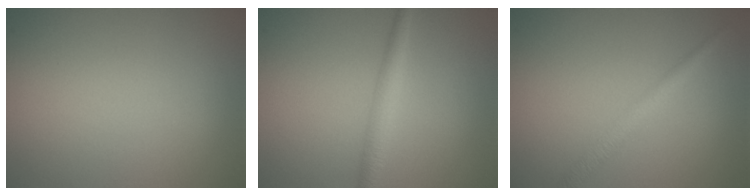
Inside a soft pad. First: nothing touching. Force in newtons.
{"total": 2.2, "press": 2.2, "slide": 0.1}
{"total": 1.8, "press": 1.8, "slide": 0.0}